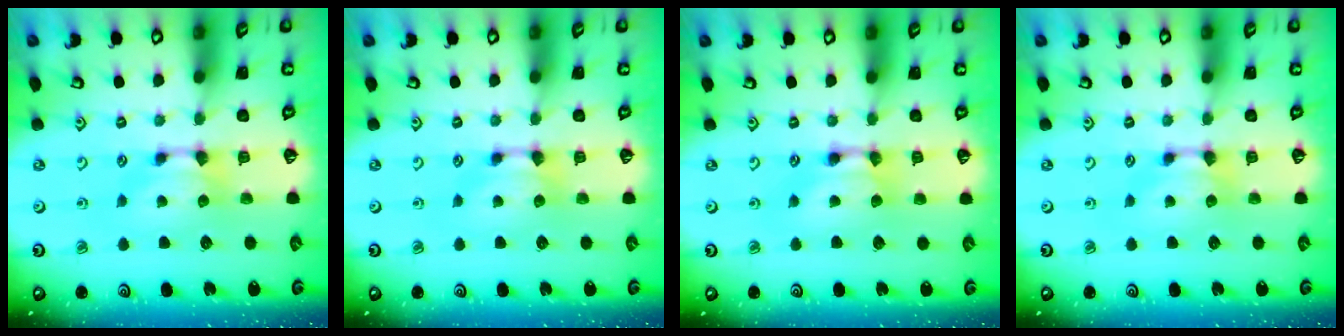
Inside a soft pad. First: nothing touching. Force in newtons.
{"total": 0.0}
{"total": 1.9, "press": 1.9, "slide": 0.1}
{"total": 0.0}